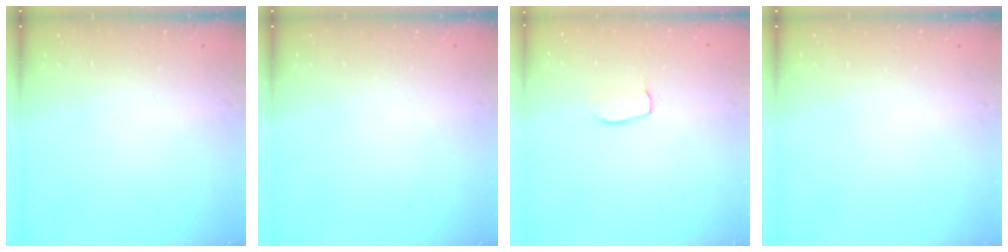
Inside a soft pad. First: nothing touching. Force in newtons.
{"total": 0.0}
{"total": 4.5, "press": 4.5, "slide": 0.3}
{"total": 0.0}